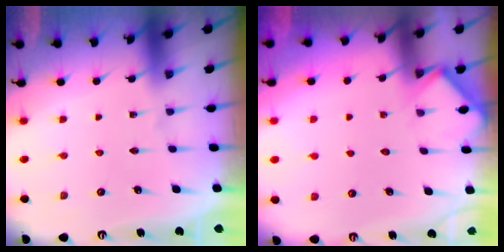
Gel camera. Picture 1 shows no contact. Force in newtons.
{"total": 5.4, "press": 5.4, "slide": 0.3}